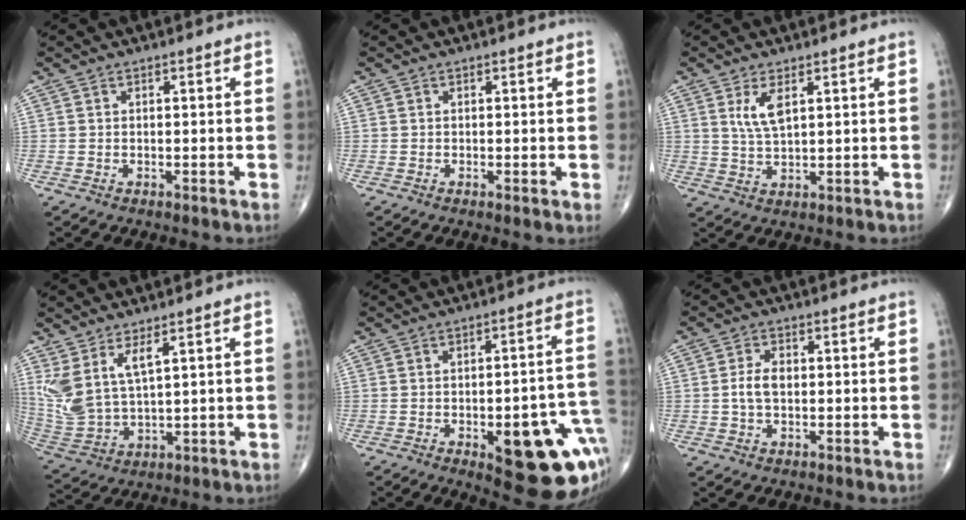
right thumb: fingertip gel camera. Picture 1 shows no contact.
{"total": 0.9, "force": [-0.1, 0.1, 0.9], "torque": [-0.018, -0.004, -0.002]}
{"total": 4.7, "force": [1.9, 1.7, 3.9], "torque": [-0.078, -0.011, 0.044]}
{"total": 9.7, "force": [4.6, 3.5, 7.7], "torque": [-0.174, -0.028, 0.109]}
{"total": 19.7, "force": [-6.7, 7.1, 17.2], "torque": [-0.151, 0.027, -0.062]}
{"total": 4.0, "force": [-0.1, 2.4, 3.2], "torque": [-0.066, 0.008, -0.004]}